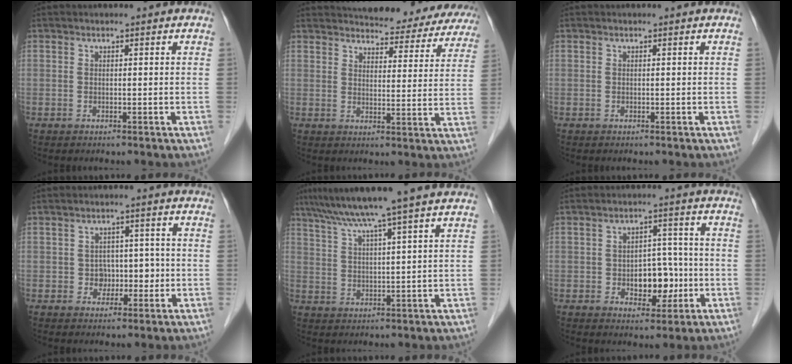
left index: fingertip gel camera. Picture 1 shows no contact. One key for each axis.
{"total": 20.8, "fx": 19.4, "fy": 5.4, "fz": 5.1, "tx": -0.057, "ty": -0.028, "tz": 0.219}
{"total": 0.0}
{"total": 3.8, "fx": -0.6, "fy": 3.2, "fz": 1.9, "tx": -0.019, "ty": 0.015, "tz": -0.006}
{"total": 10.9, "fx": 8.6, "fy": -1.9, "fz": 6.4, "tx": -0.108, "ty": 0.018, "tz": 0.132}
{"total": 6.6, "fx": -1.5, "fy": 4.0, "fz": 5.0, "tx": -0.071, "ty": 0.016, "tz": -0.015}